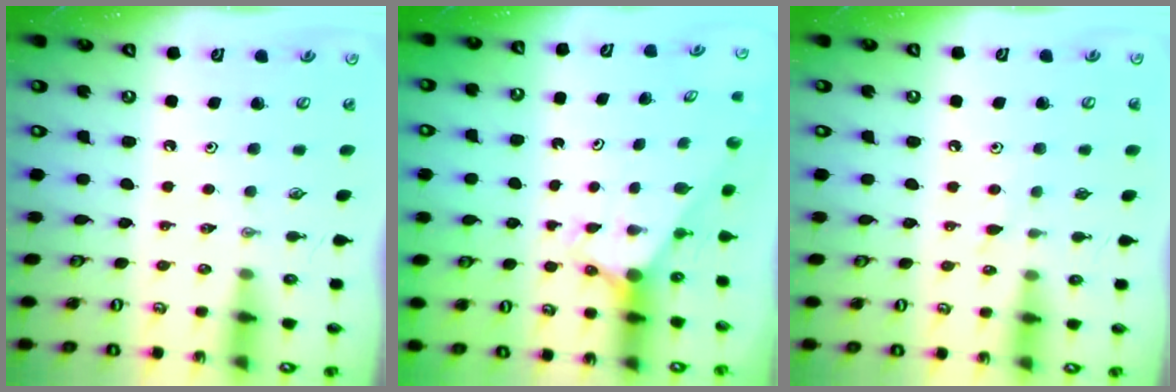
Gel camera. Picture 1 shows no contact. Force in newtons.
{"total": 2.9, "press": 2.9, "slide": 0.0}
{"total": 4.7, "press": 4.7, "slide": 0.6}